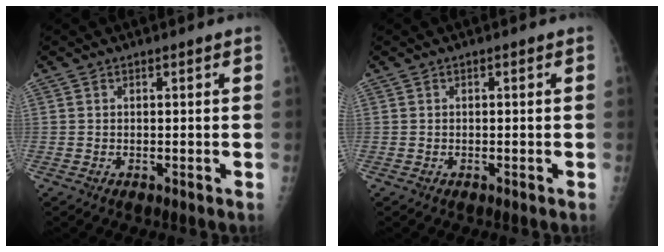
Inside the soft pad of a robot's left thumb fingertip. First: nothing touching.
{"total": 0.0}